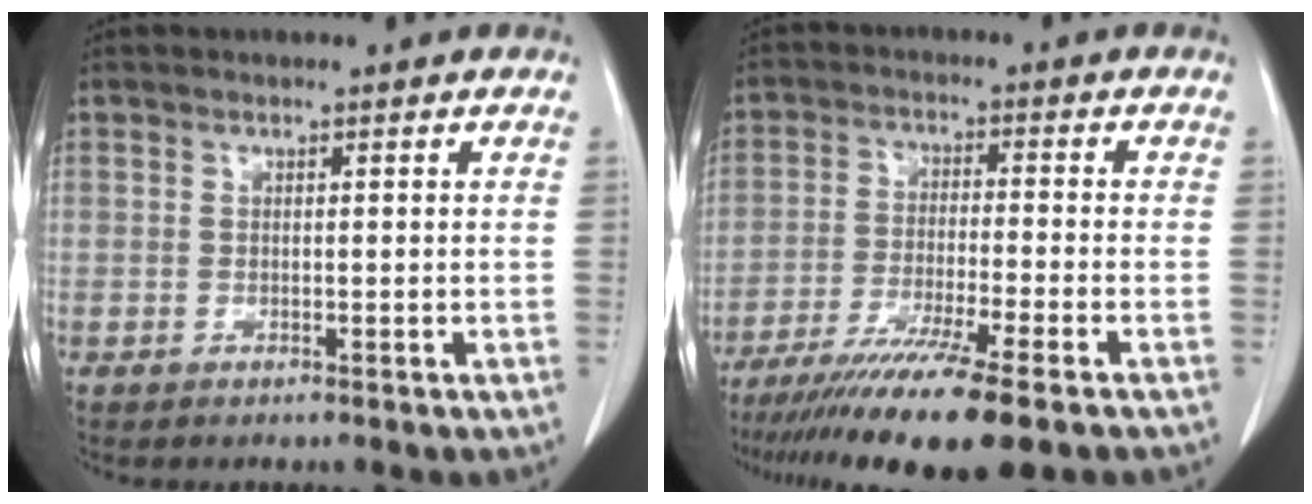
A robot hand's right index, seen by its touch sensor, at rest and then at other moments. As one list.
[{"total": 14.2, "force": [-10.4, -0.2, 9.6], "torque": [-0.168, -0.041, -0.171]}]